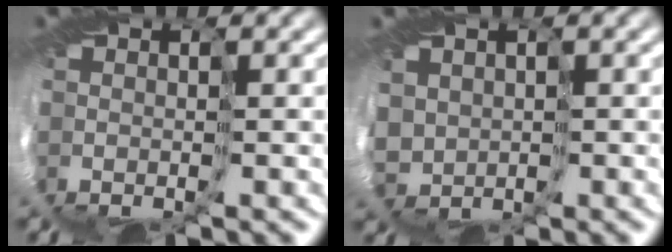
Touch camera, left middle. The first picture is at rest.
{"total": 3.1, "force": [0.8, 3.0, -0.1], "torque": [-0.026, 0.002, 0.027]}